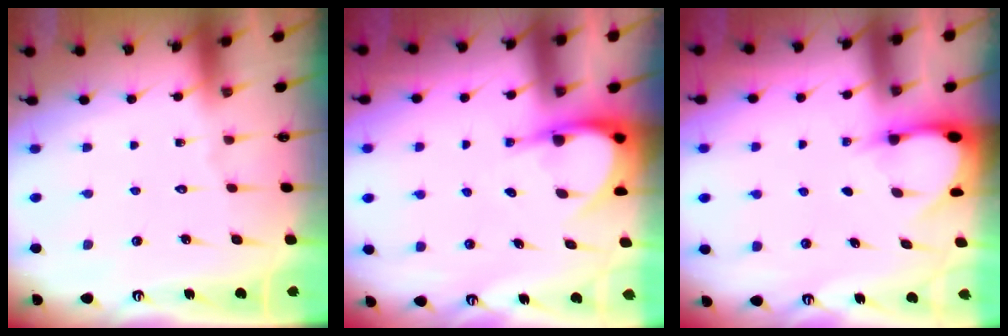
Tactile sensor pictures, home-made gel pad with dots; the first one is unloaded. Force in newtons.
{"total": 5.1, "press": 5.1, "slide": 0.4}
{"total": 3.0, "press": 3.0, "slide": 0.4}